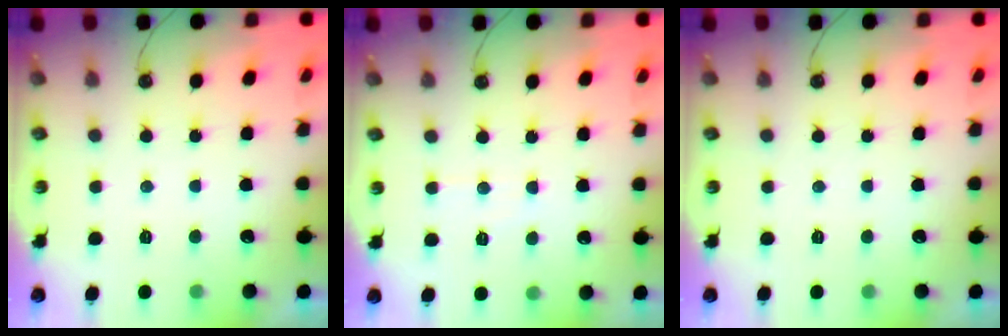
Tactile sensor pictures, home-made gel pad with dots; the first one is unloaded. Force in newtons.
{"total": 4.9, "press": 4.9, "slide": 0.6}
{"total": 0.0}